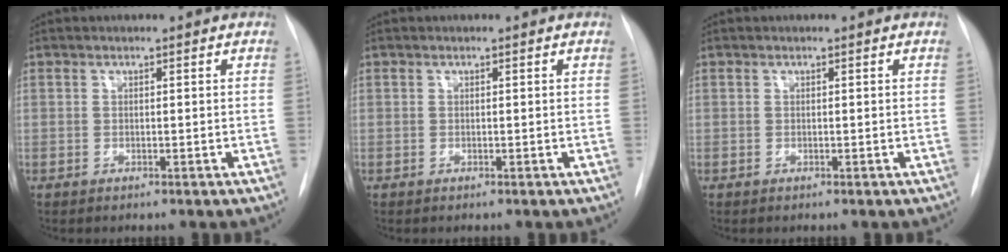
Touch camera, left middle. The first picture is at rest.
{"total": 0.0}
{"total": 0.0}